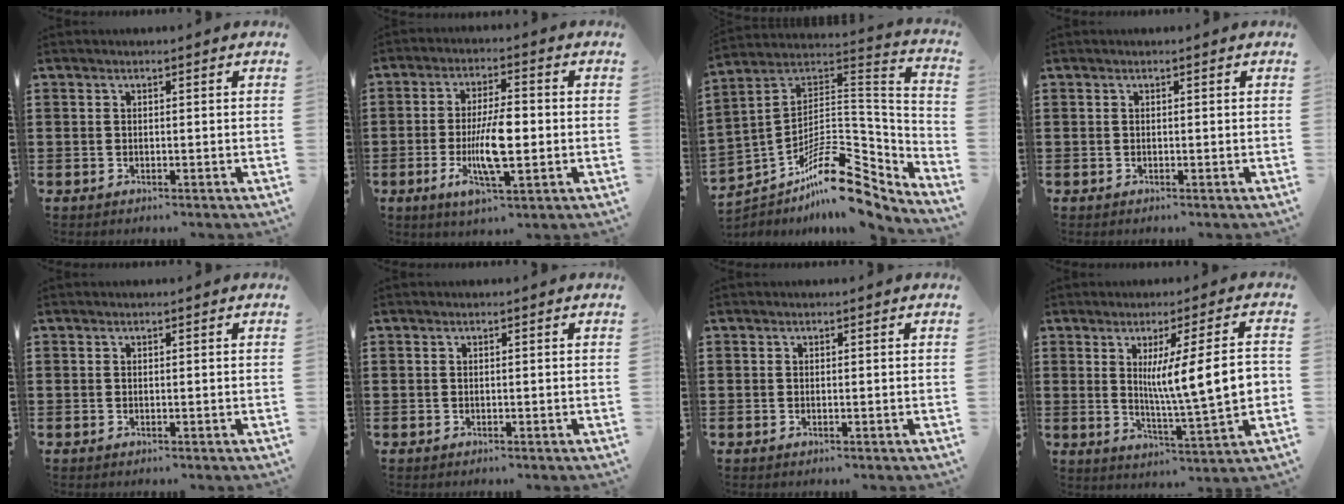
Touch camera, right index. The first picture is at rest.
{"total": 9.4, "force": [-1.8, 2.8, 8.9], "torque": [-0.168, -0.013, -0.034]}
{"total": 13.1, "force": [-8.8, 5.2, 8.2], "torque": [-0.128, 0.016, -0.160]}
{"total": 0.0}
{"total": 0.0}
{"total": 0.0}
{"total": 0.0}
{"total": 10.9, "force": [1.3, 1.2, 10.8], "torque": [-0.178, -0.005, 0.018]}